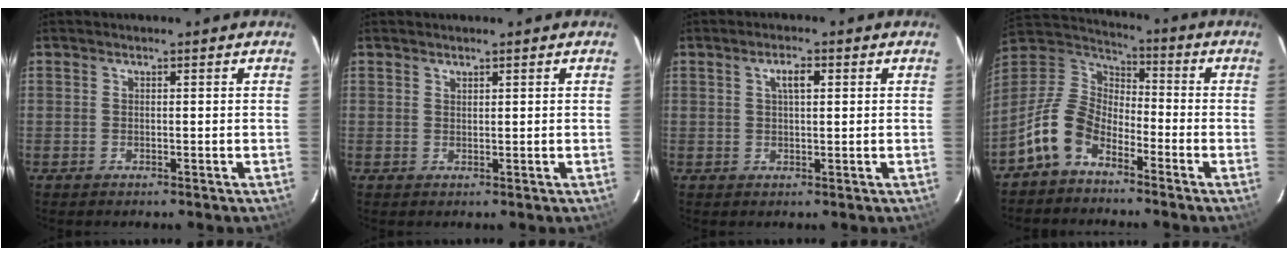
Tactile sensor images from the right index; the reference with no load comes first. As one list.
[{"total": 0.6, "force": [0.6, 0.2, 0.0], "torque": [0.000, 0.000, 0.012]}, {"total": 2.8, "force": [1.0, 1.0, 2.5], "torque": [-0.045, 0.008, 0.018]}, {"total": 11.4, "force": [-6.8, 6.5, 6.5], "torque": [-0.142, 0.020, -0.142]}]